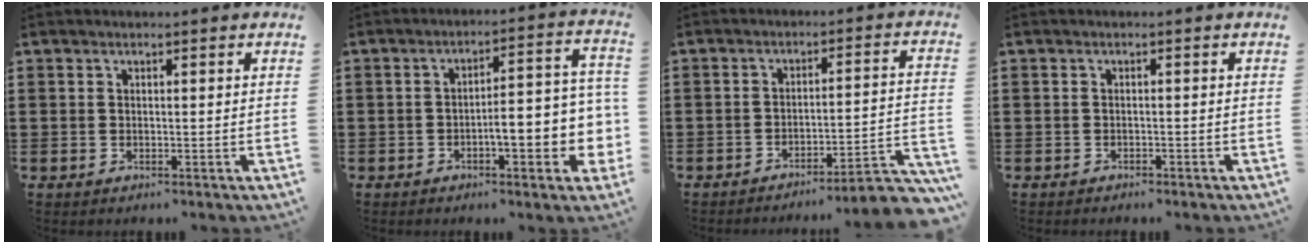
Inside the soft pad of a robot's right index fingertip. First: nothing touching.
{"total": 6.8, "force": [-2.2, 1.7, 6.2], "torque": [-0.089, -0.017, -0.043]}
{"total": 5.3, "force": [-4.7, 0.0, 2.5], "torque": [-0.039, -0.014, -0.094]}
{"total": 0.9, "force": [-0.8, 0.3, -0.1], "torque": [-0.001, 0.003, -0.019]}